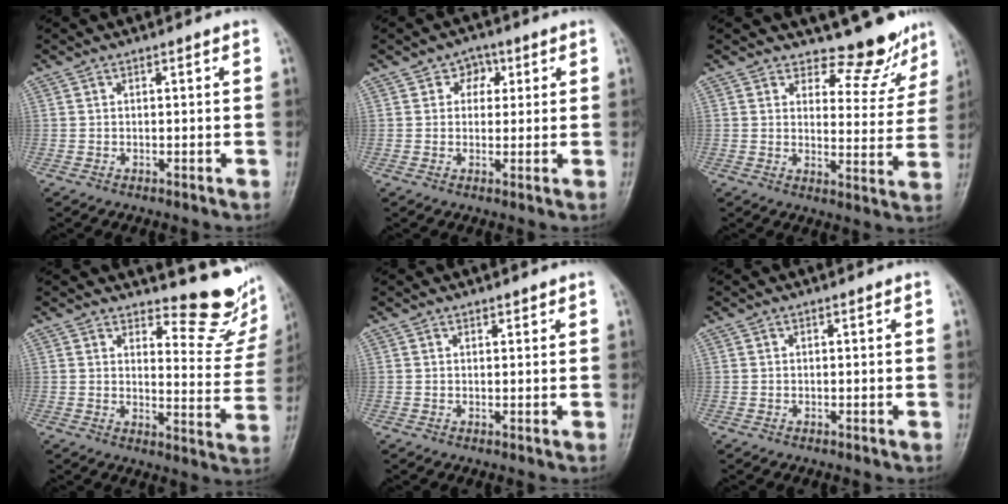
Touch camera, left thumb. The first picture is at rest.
{"total": 3.8, "force": [1.5, 3.2, 1.6], "torque": [0.008, 0.000, 0.014]}
{"total": 8.9, "force": [8.3, 3.1, 0.8], "torque": [0.023, -0.084, 0.101]}
{"total": 12.5, "force": [10.7, 4.1, 5.0], "torque": [-0.025, -0.105, 0.121]}
{"total": 0.9, "force": [0.8, 0.4, 0.2], "torque": [0.000, -0.007, 0.011]}
{"total": 0.0}